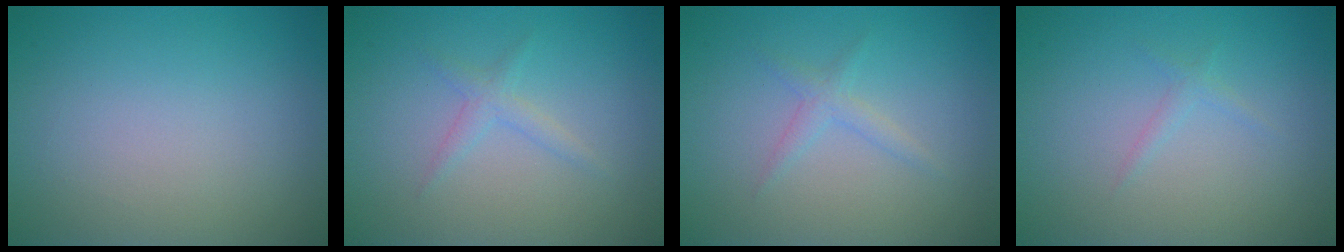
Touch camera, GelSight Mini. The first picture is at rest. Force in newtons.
{"total": 1.3, "press": 1.3, "slide": 0.0}
{"total": 1.3, "press": 1.3, "slide": 0.0}
{"total": 0.7, "press": 0.7, "slide": 0.1}